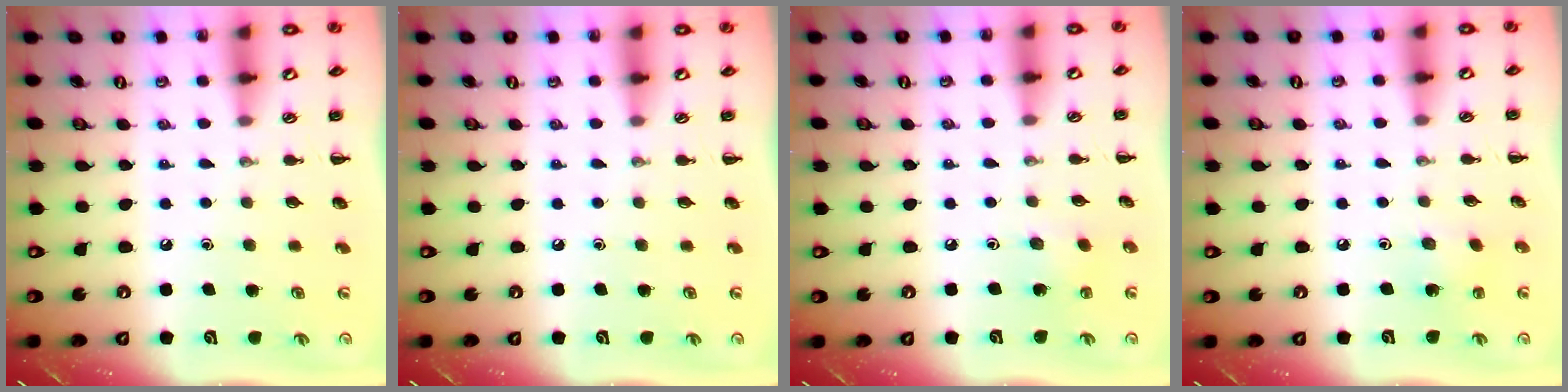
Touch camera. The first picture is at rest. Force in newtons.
{"total": 0.0}
{"total": 2.2, "press": 2.1, "slide": 0.7}
{"total": 3.1, "press": 3.0, "slide": 0.9}